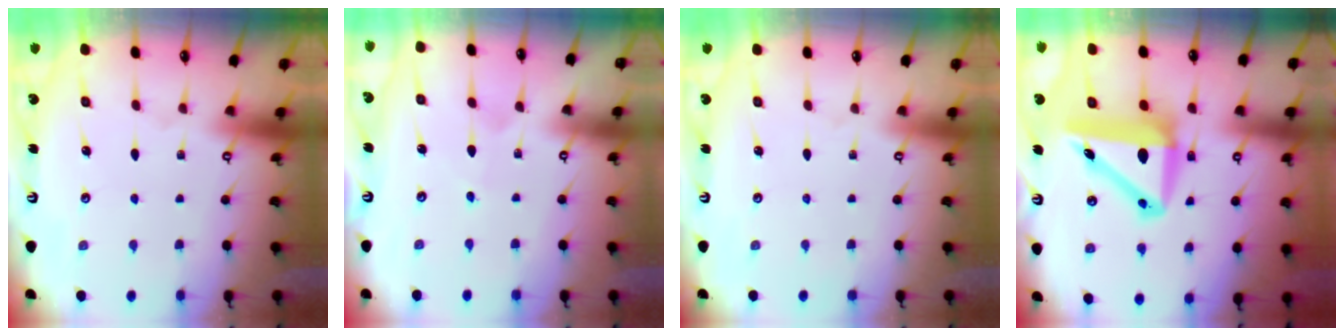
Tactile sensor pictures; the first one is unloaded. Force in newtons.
{"total": 3.7, "press": 3.7, "slide": 0.3}
{"total": 0.0}
{"total": 10.7, "press": 10.3, "slide": 3.0}